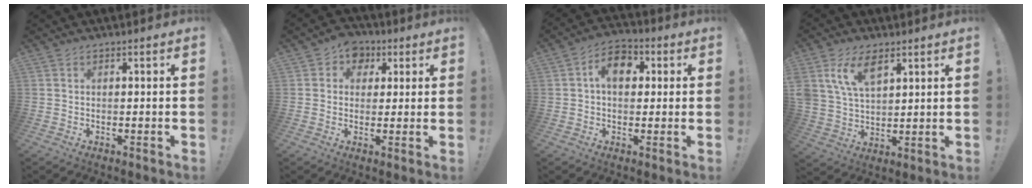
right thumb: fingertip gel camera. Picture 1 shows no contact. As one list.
[{"total": 6.0, "force": [1.5, 5.6, 1.6], "torque": [-0.019, -0.001, 0.032]}, {"total": 8.9, "force": [2.1, 6.2, 6.0], "torque": [-0.089, 0.012, 0.038]}, {"total": 11.3, "force": [6.3, 6.5, 6.7], "torque": [-0.150, -0.016, 0.121]}]